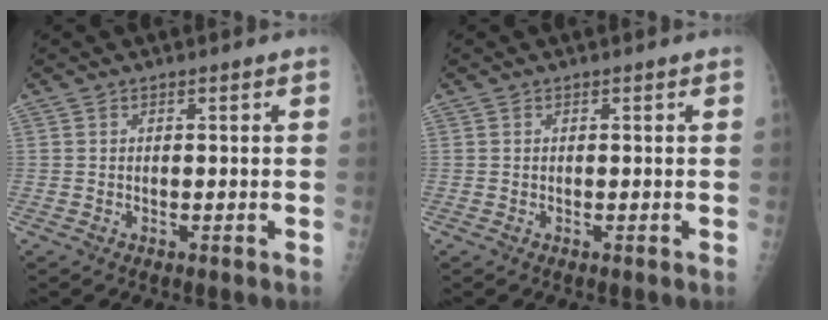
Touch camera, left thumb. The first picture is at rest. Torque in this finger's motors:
{"motor_torque": [0.00, 0.00, -0.03, -0.03, 0.00]}